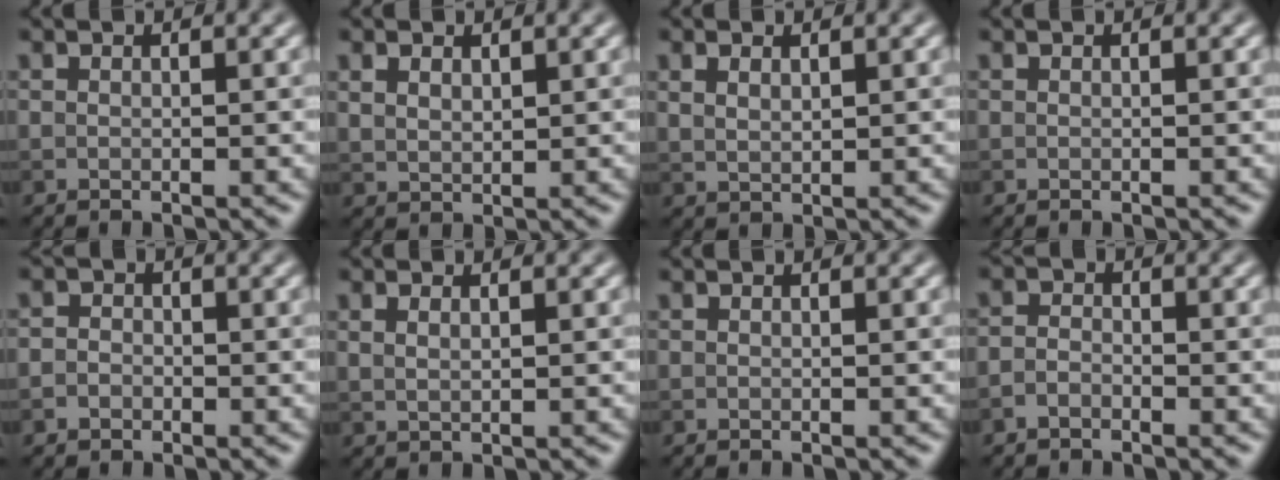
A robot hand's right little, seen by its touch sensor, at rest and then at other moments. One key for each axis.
{"total": 1.6, "fx": 1.0, "fy": 0.9, "fz": 0.9, "tx": -0.022, "ty": -0.001, "tz": 0.025}
{"total": 1.5, "fx": 0.8, "fy": 0.6, "fz": 1.1, "tx": -0.026, "ty": -0.001, "tz": 0.021}
{"total": 0.0}
{"total": 1.4, "fx": -0.5, "fy": 1.2, "fz": 0.5, "tx": 0.004, "ty": 0.001, "tz": -0.016}
{"total": 1.1, "fx": 0.6, "fy": 0.4, "fz": 0.9, "tx": -0.019, "ty": 0.000, "tz": 0.014}
{"total": 0.0}
{"total": 1.4, "fx": -1.0, "fy": 0.8, "fz": 0.6, "tx": -0.011, "ty": 0.002, "tz": -0.024}